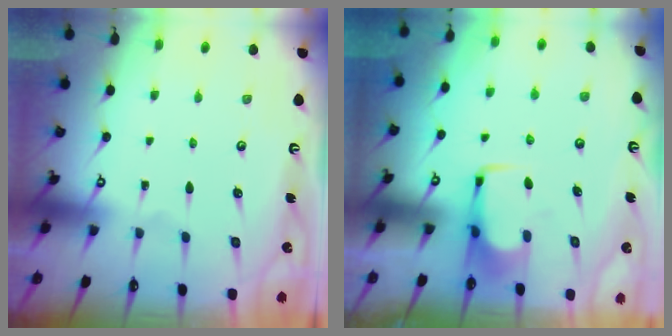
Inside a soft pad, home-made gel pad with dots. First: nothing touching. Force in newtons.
{"total": 0.6, "press": 0.5, "slide": 0.2}